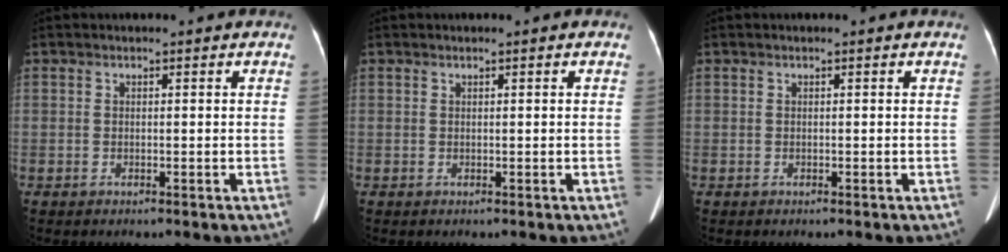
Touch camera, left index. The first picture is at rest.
{"total": 0.0}
{"total": 0.0}